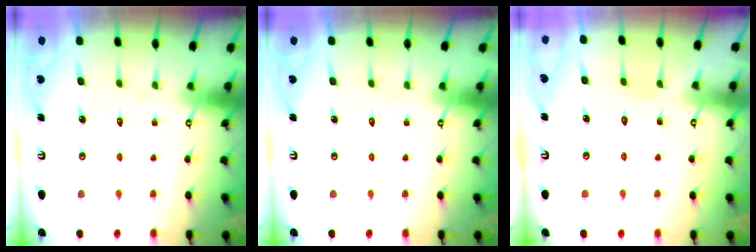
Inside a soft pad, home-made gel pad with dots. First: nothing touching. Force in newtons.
{"total": 0.0}
{"total": 3.7, "press": 3.7, "slide": 0.4}